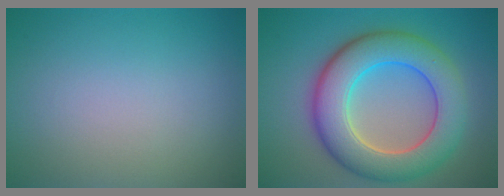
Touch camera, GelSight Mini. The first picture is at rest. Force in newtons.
{"total": 9.1, "press": 9.1, "slide": 0.5}